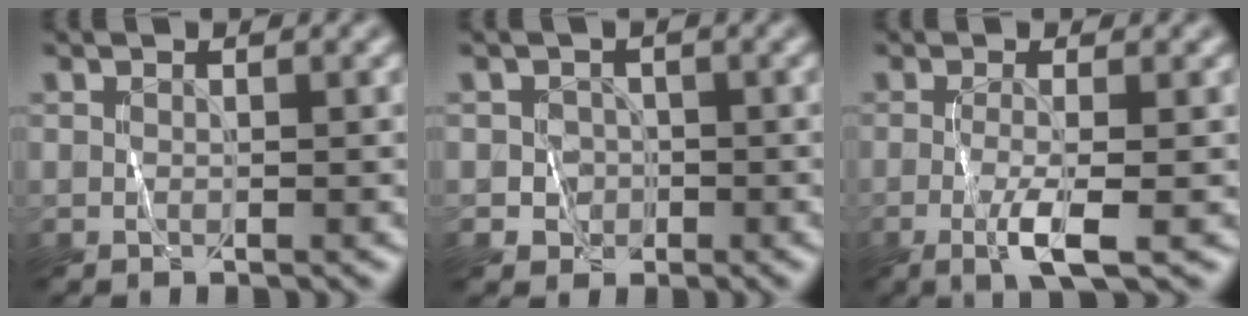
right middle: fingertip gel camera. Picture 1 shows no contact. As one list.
[{"total": 1.9, "force": [-0.5, 1.7, 0.4], "torque": [0.004, 0.002, -0.012]}, {"total": 3.3, "force": [-1.0, 0.4, 3.1], "torque": [-0.067, -0.011, -0.022]}]